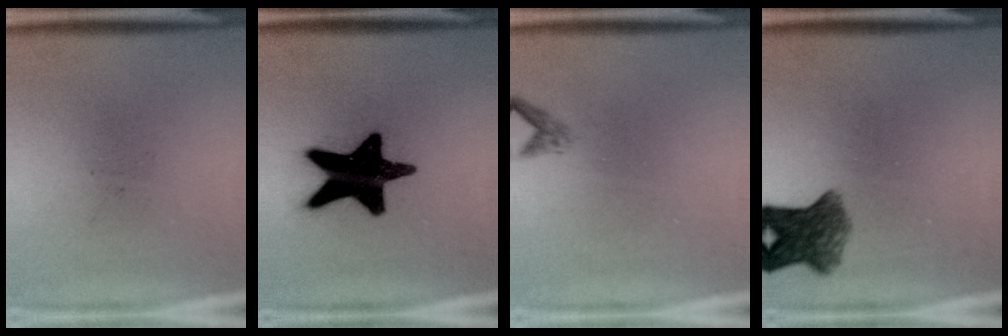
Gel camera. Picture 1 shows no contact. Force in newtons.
{"total": 19.7}
{"total": 1.0}
{"total": 6.5}